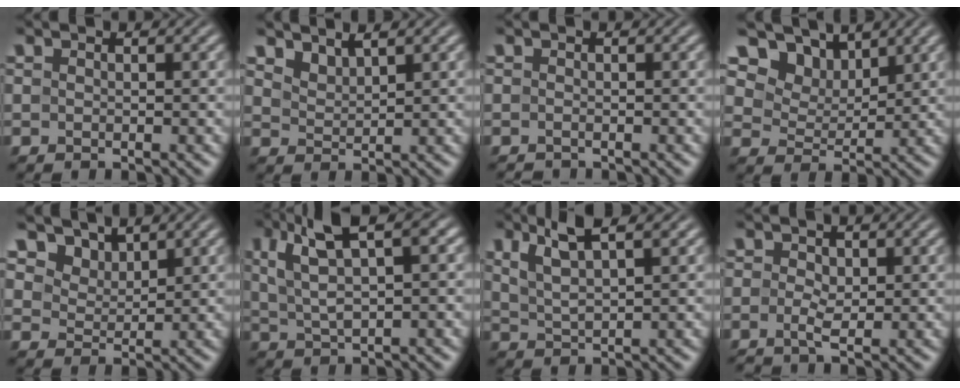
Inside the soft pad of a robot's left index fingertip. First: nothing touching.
{"total": 1.8, "force": [1.6, 0.5, 0.7], "torque": [-0.020, -0.003, 0.036]}
{"total": 1.0, "force": [-1.0, 0.1, 0.2], "torque": [-0.006, -0.004, -0.019]}
{"total": 8.4, "force": [5.9, 4.7, 3.7], "torque": [-0.091, -0.018, 0.108]}
{"total": 4.5, "force": [3.4, 2.4, 1.7], "torque": [-0.053, -0.014, 0.072]}
{"total": 6.2, "force": [2.6, 2.2, 5.2], "torque": [-0.104, 0.013, 0.048]}
{"total": 4.1, "force": [2.4, 1.1, 3.1], "torque": [-0.070, 0.008, 0.049]}
{"total": 1.5, "force": [-0.1, 0.8, 1.2], "torque": [-0.026, 0.000, -0.005]}